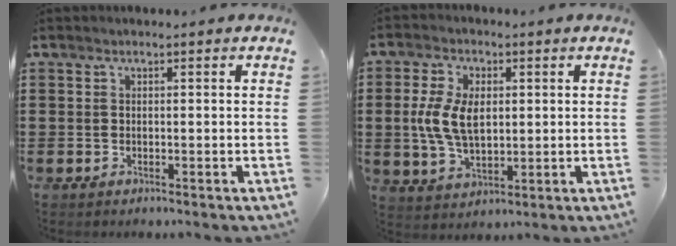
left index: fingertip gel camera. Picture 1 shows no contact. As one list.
[{"total": 7.8, "force": [0.7, 4.6, 6.3], "torque": [-0.146, 0.009, 0.008]}]